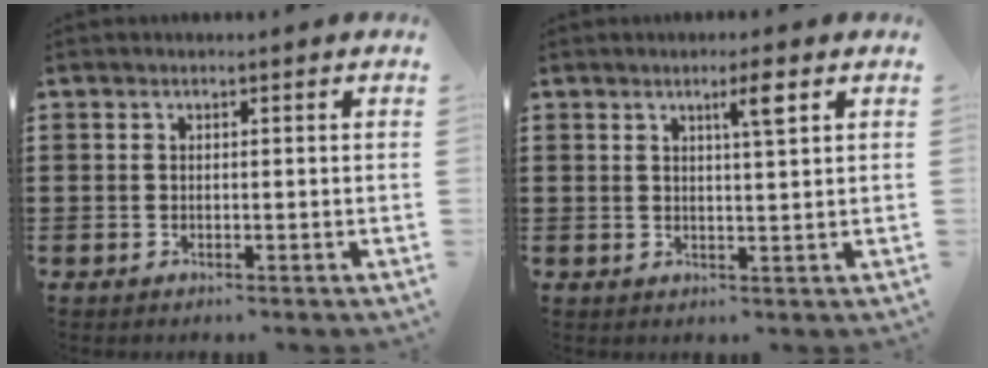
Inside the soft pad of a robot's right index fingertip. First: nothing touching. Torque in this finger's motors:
{"motor_torque": [0.39, -0.04, 0.23, 0.08]}